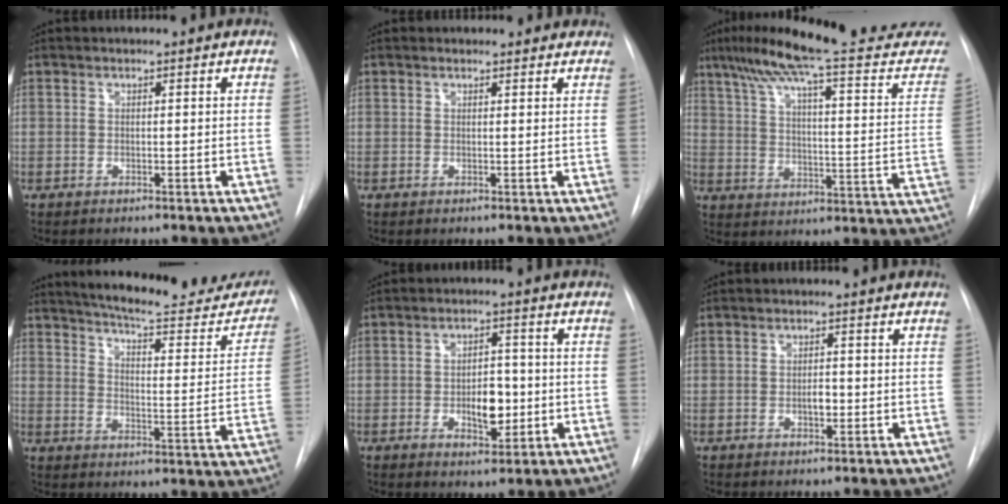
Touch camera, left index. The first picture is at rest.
{"total": 2.1, "force": [1.8, 1.1, 0.3], "torque": [0.002, 0.003, 0.010]}
{"total": 26.2, "force": [22.8, 1.3, 12.9], "torque": [-0.194, -0.052, 0.296]}
{"total": 22.0, "force": [19.8, 4.2, 8.7], "torque": [-0.116, -0.061, 0.243]}
{"total": 6.1, "force": [-2.0, 3.0, 5.0], "torque": [-0.074, -0.001, -0.022]}
{"total": 2.1, "force": [-1.3, 0.7, 1.4], "torque": [-0.024, -0.004, -0.017]}